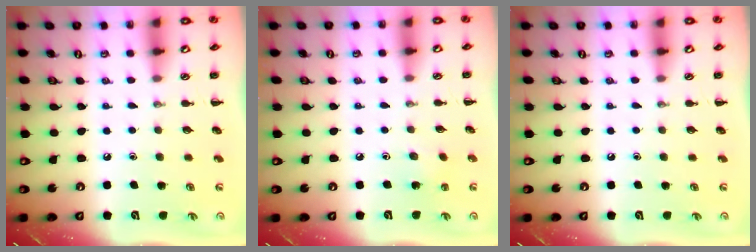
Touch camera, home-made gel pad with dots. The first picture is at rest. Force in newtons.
{"total": 3.2, "press": 3.1, "slide": 1.0}
{"total": 0.0}